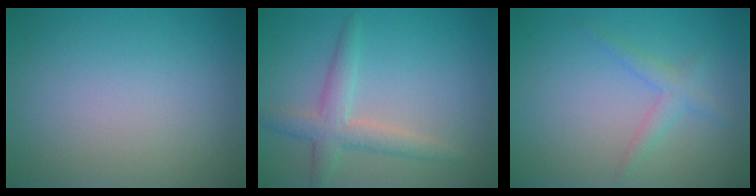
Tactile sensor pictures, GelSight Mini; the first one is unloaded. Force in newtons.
{"total": 3.3, "press": 3.3, "slide": 0.1}
{"total": 1.8, "press": 1.8, "slide": 0.1}